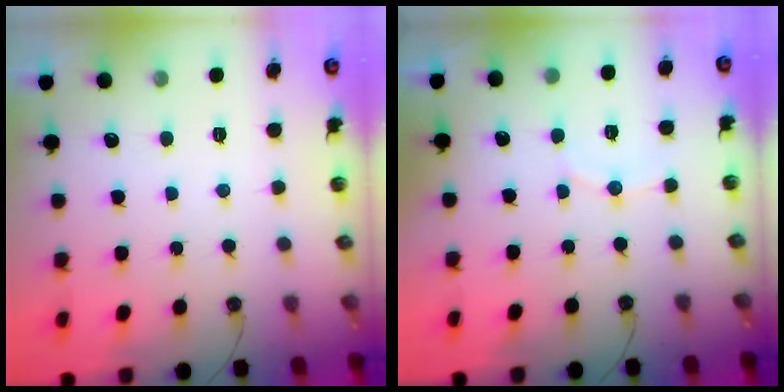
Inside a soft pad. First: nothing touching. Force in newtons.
{"total": 6.3, "press": 6.1, "slide": 1.5}